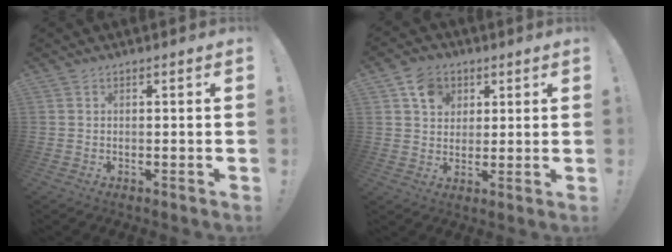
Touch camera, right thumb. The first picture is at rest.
{"total": 8.2, "force": [3.8, 6.8, 2.7], "torque": [-0.035, -0.014, 0.073]}